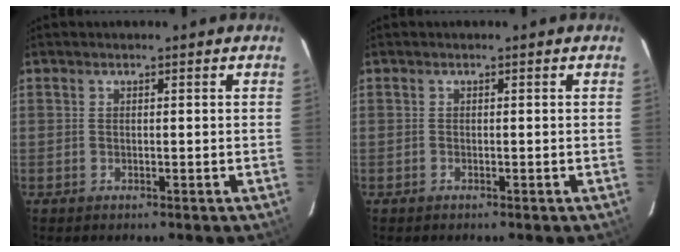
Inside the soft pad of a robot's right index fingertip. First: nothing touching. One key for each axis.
{"total": 0.0}